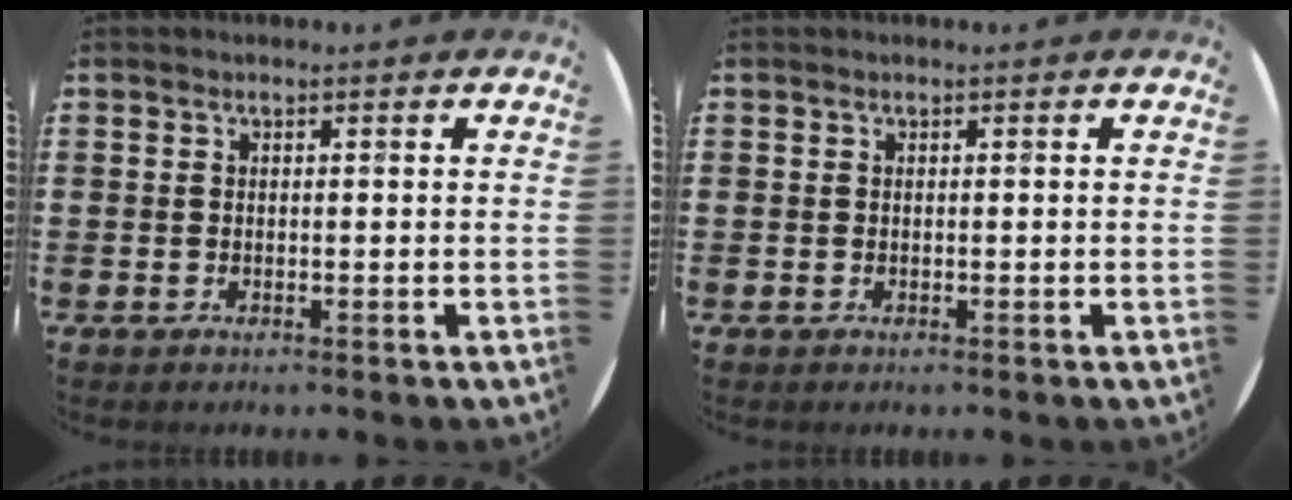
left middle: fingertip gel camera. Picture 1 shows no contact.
{"total": 0.0}